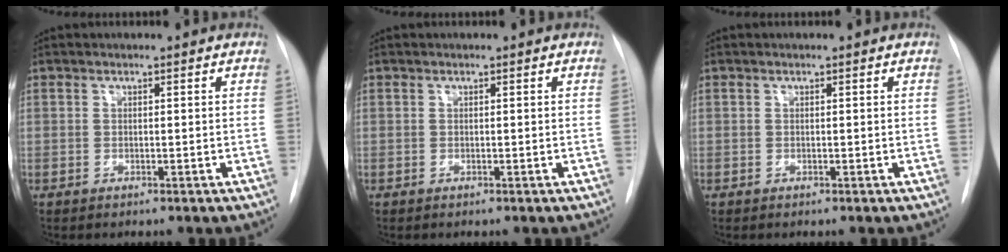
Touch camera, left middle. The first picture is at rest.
{"total": 0.0}
{"total": 0.0}